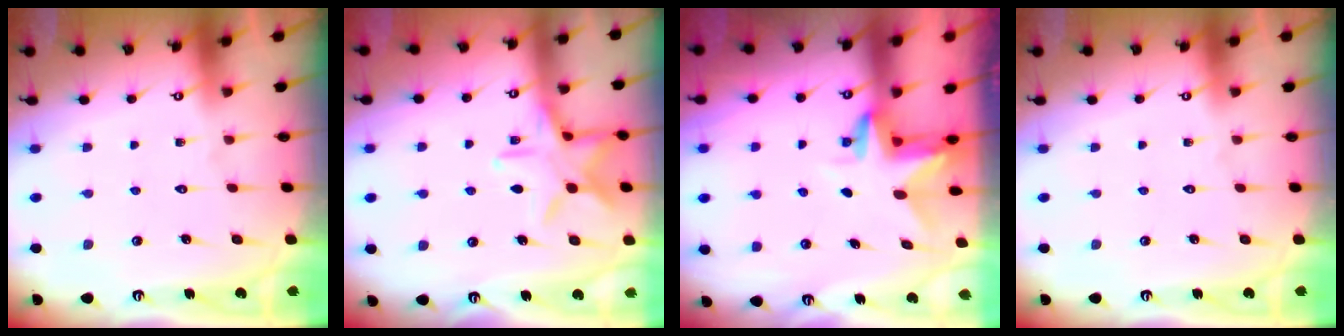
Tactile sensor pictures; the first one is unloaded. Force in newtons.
{"total": 12.2, "press": 12.2, "slide": 0.8}
{"total": 3.1, "press": 3.0, "slide": 0.3}
{"total": 0.0}